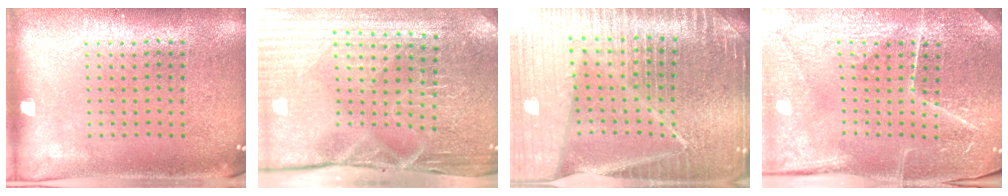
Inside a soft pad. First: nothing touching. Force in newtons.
{"total": 4.2, "press": 4.1, "slide": 0.8}
{"total": 6.3, "press": 5.5, "slide": 3.0}
{"total": 4.1, "press": 4.0, "slide": 1.0}